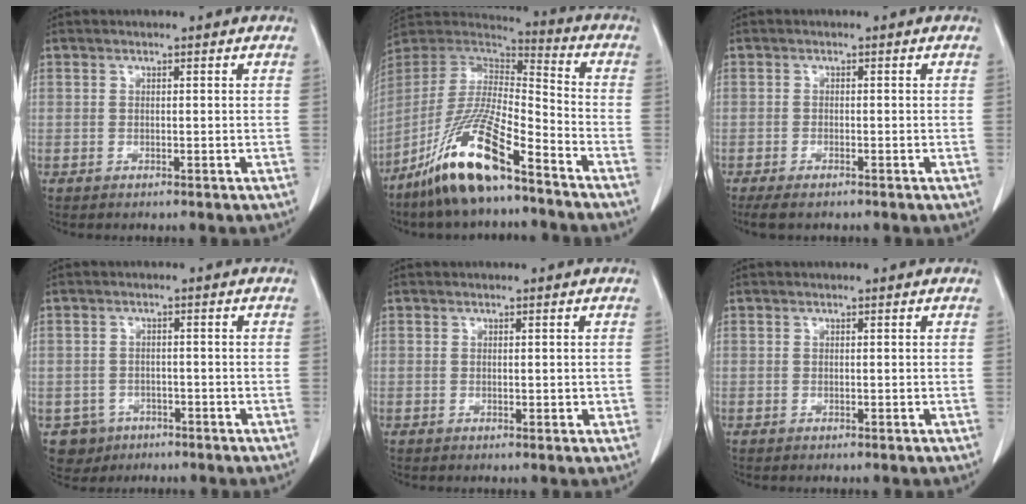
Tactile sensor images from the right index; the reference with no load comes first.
{"total": 17.1, "force": [-11.5, 2.3, 12.4], "torque": [-0.263, -0.022, -0.218]}
{"total": 3.4, "force": [-2.7, 0.8, 1.9], "torque": [-0.033, -0.009, -0.040]}
{"total": 4.2, "force": [-2.3, 3.5, 0.1], "torque": [-0.002, 0.009, -0.032]}
{"total": 1.1, "force": [0.1, 0.7, 0.9], "torque": [-0.011, -0.001, 0.005]}
{"total": 0.0}